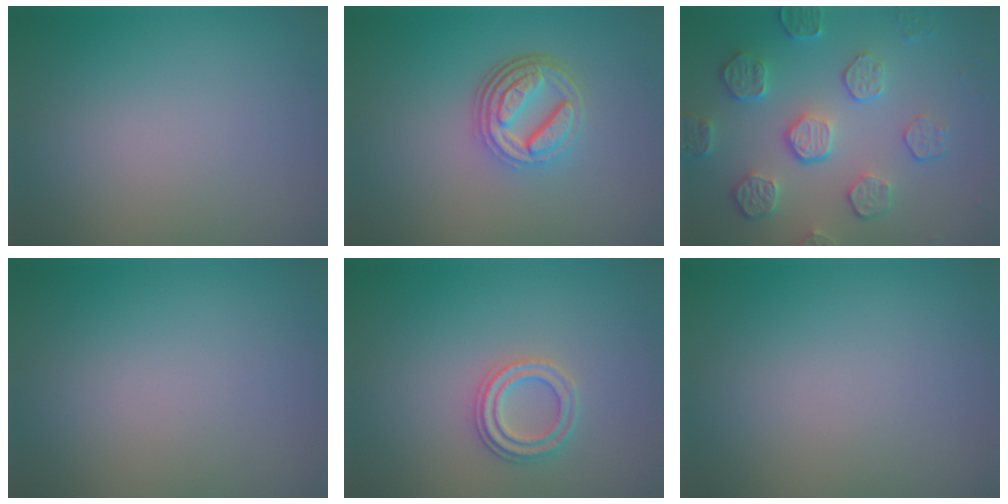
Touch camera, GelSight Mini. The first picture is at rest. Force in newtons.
{"total": 4.8, "press": 3.5, "slide": 3.4}
{"total": 5.3, "press": 4.2, "slide": 3.2}
{"total": 0.0}
{"total": 2.3, "press": 2.3, "slide": 0.4}
{"total": 0.0}